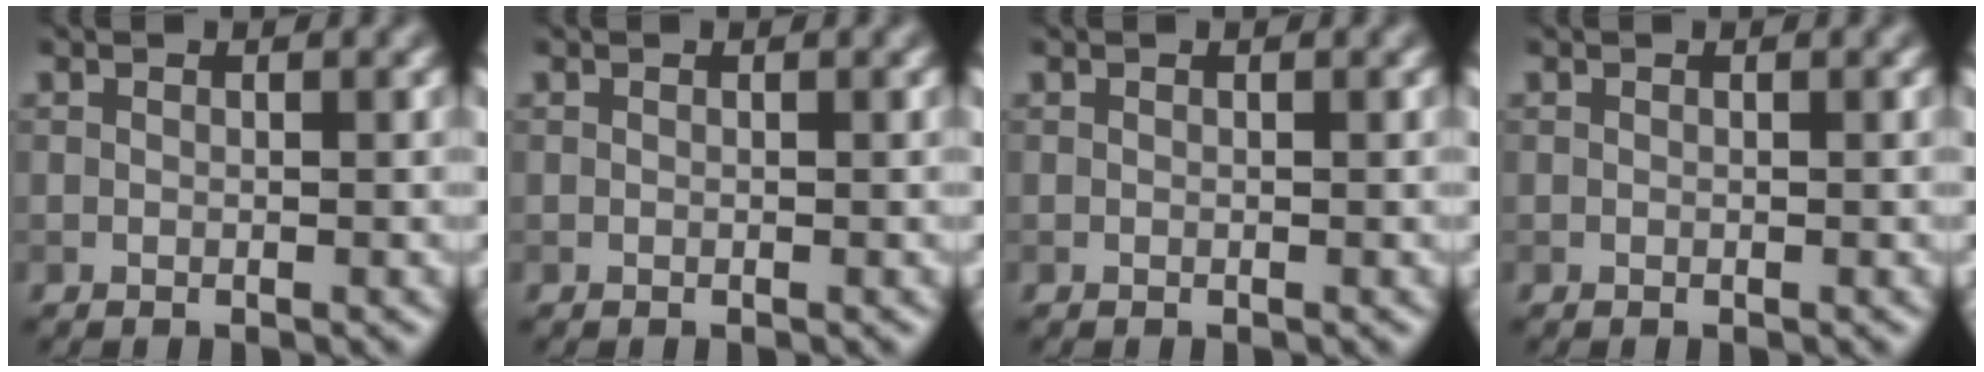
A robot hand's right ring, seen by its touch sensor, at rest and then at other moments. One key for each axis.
{"total": 0.0}
{"total": 0.0}
{"total": 0.0}